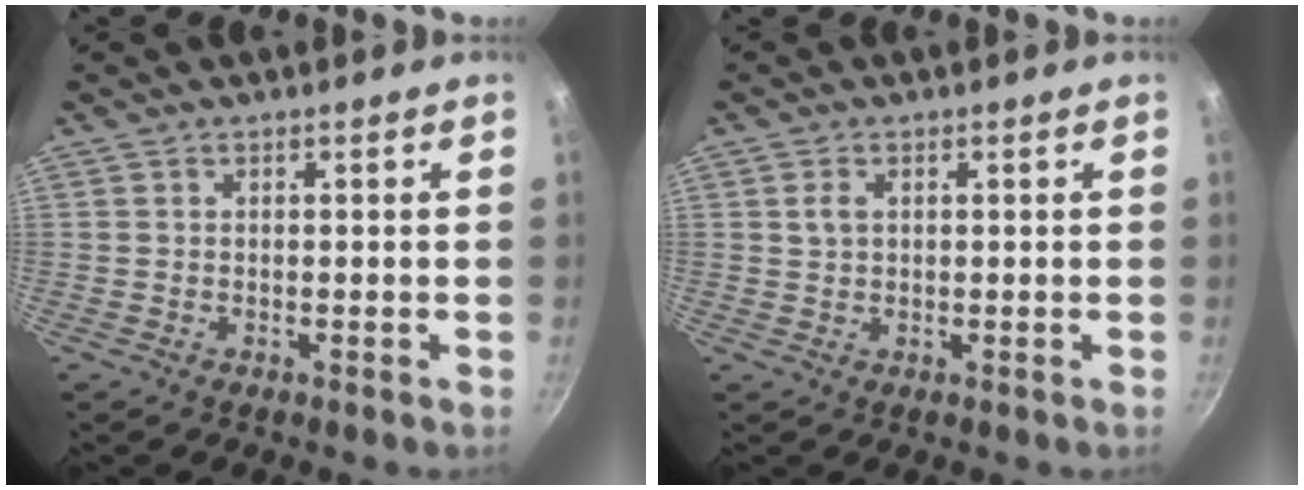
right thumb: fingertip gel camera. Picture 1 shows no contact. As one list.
[{"total": 2.0, "force": [0.6, 1.3, 1.4], "torque": [-0.026, 0.001, 0.012]}]